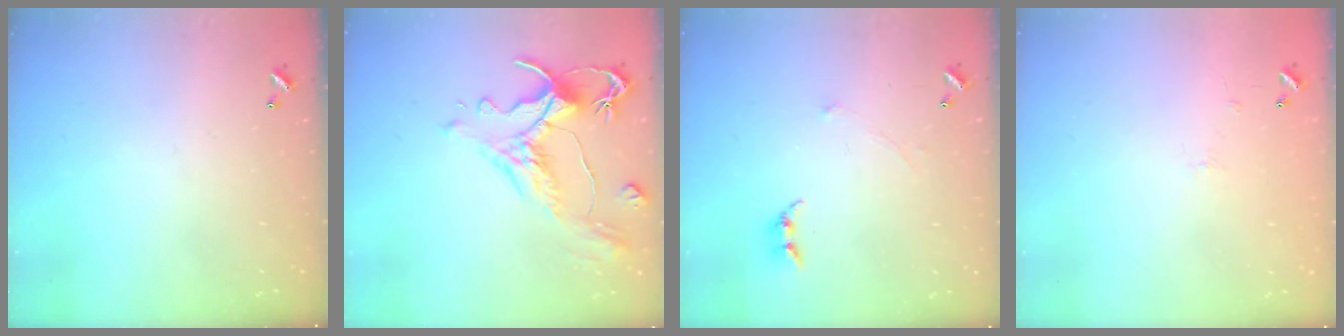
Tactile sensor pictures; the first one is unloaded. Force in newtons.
{"total": 1.5, "press": 0.2, "slide": 1.5}
{"total": 0.7, "press": 0.6, "slide": 0.4}
{"total": 5.4, "press": 5.3, "slide": 0.6}